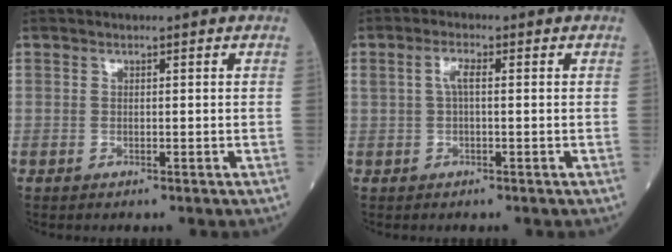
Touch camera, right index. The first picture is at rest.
{"total": 2.4, "force": [0.4, 0.6, 2.3], "torque": [-0.050, 0.010, 0.009]}